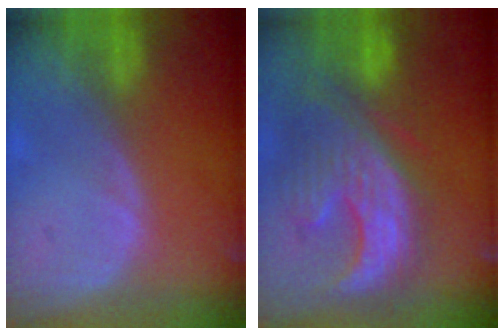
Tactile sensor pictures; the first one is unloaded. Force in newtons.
{"total": 12.3, "press": 11.1, "slide": 5.3}